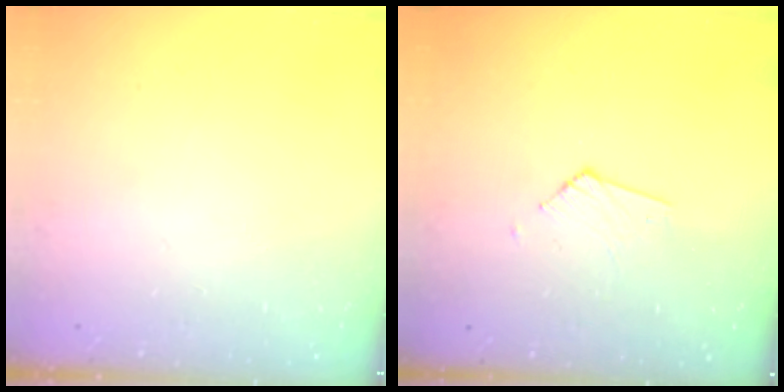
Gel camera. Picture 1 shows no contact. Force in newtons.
{"total": 2.9, "press": 2.9, "slide": 0.2}